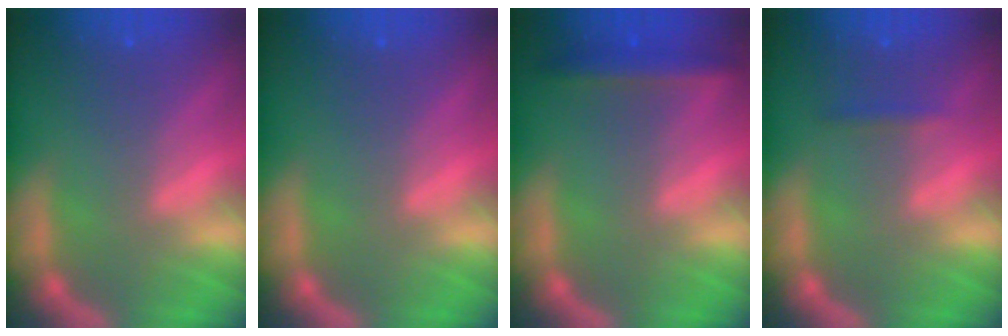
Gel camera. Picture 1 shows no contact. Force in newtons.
{"total": 0.0}
{"total": 2.9}
{"total": 0.9}